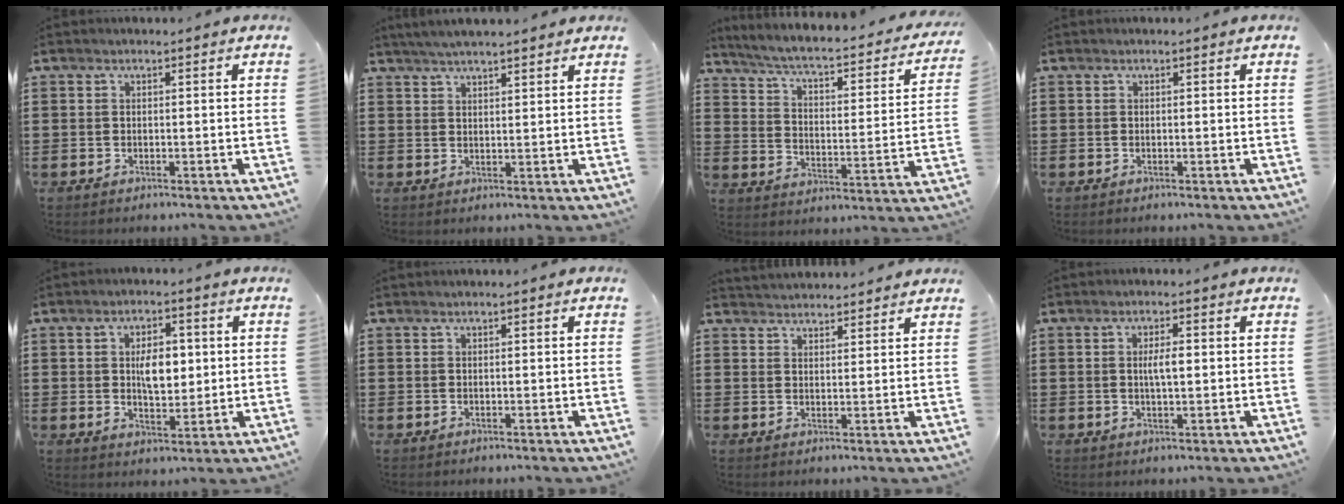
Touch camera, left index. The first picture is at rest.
{"total": 3.2, "force": [3.0, 0.3, 1.0], "torque": [-0.028, 0.000, 0.056]}
{"total": 4.2, "force": [3.4, 0.2, 2.5], "torque": [-0.068, -0.033, 0.046]}
{"total": 0.0}
{"total": 5.8, "force": [0.8, 3.1, 4.8], "torque": [-0.085, 0.006, 0.006]}
{"total": 0.0}
{"total": 2.7, "force": [2.7, 0.0, -0.3], "torque": [-0.002, -0.008, 0.052]}
{"total": 3.2, "force": [0.3, 1.0, 3.0], "torque": [-0.060, 0.002, 0.002]}